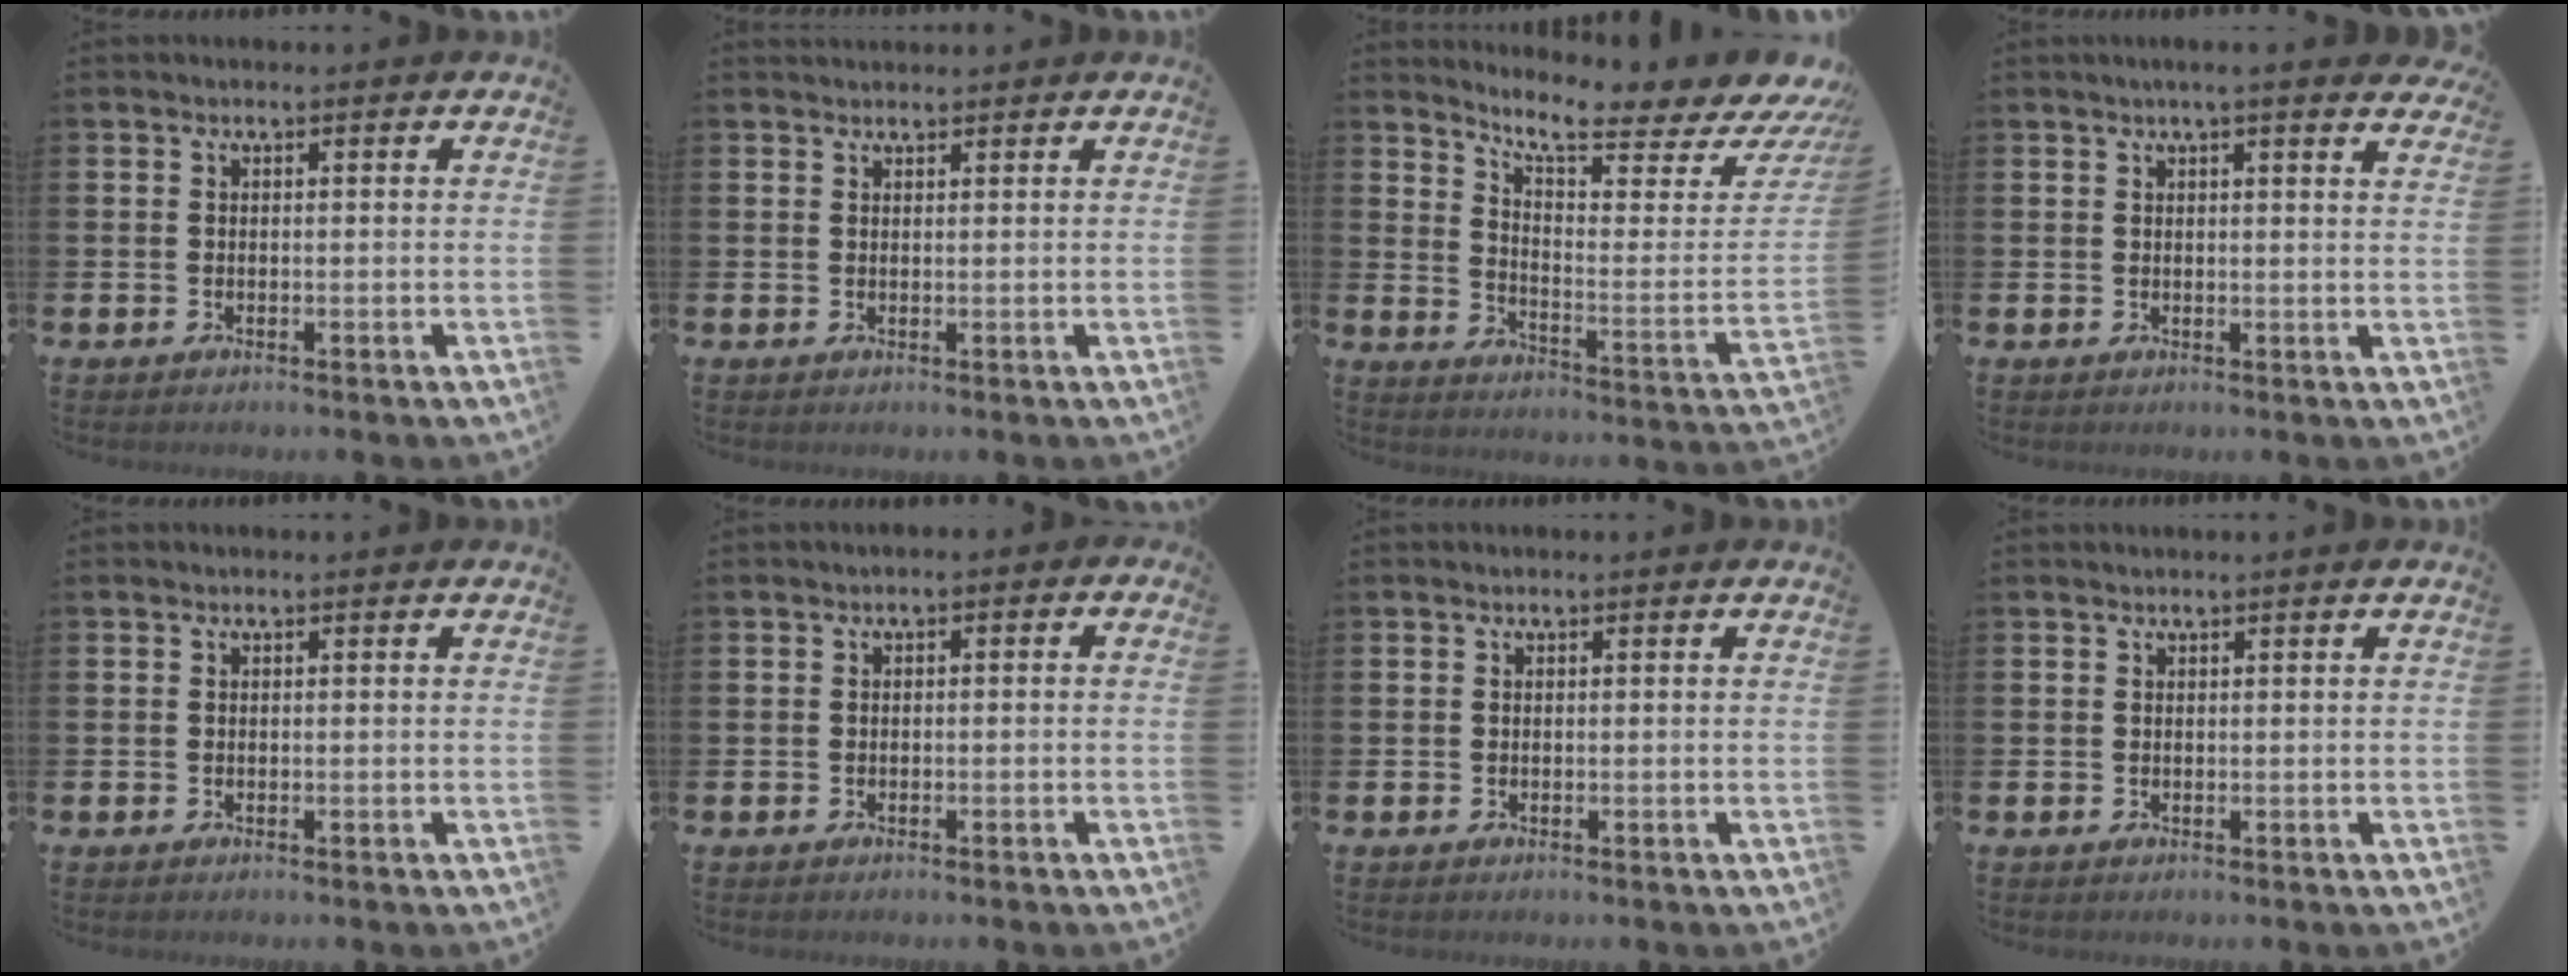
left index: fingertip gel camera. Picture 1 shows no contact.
{"total": 1.2, "force": [1.2, 0.3, 0.1], "torque": [0.008, -0.001, 0.020]}
{"total": 8.4, "force": [7.7, 1.3, 3.2], "torque": [-0.066, -0.073, 0.128]}
{"total": 2.7, "force": [2.5, -0.2, 1.1], "torque": [-0.014, -0.012, 0.042]}
{"total": 0.0}
{"total": 1.0, "force": [-0.9, 0.5, 0.3], "torque": [-0.013, 0.006, -0.019]}
{"total": 0.0}
{"total": 0.0}